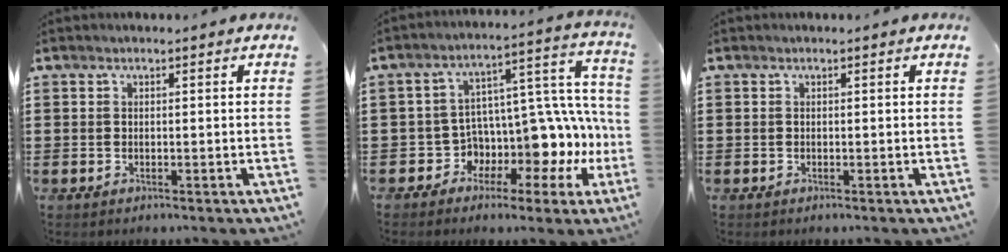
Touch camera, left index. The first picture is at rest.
{"total": 7.7, "force": [-0.3, 5.8, 5.1], "torque": [-0.100, -0.044, -0.001]}
{"total": 0.0}